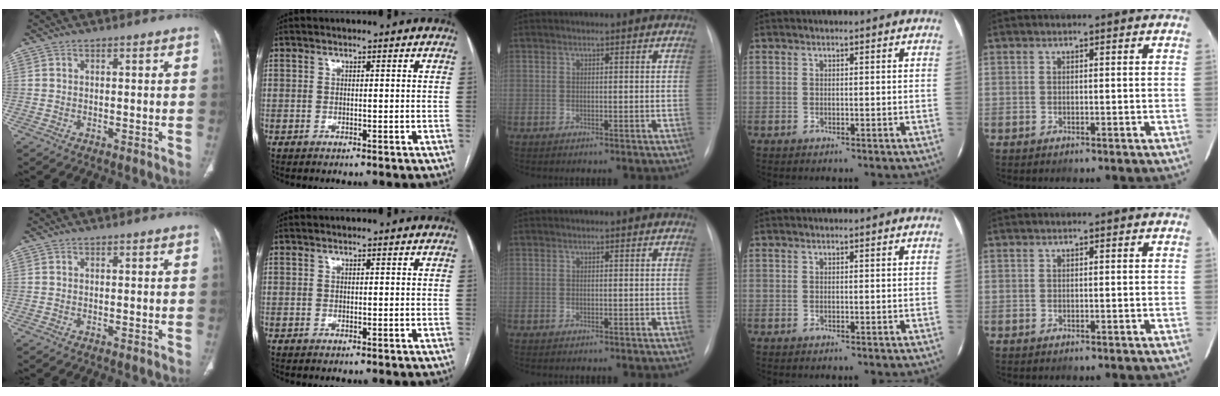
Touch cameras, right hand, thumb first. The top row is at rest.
{}